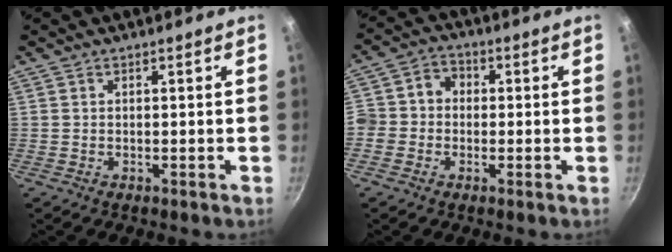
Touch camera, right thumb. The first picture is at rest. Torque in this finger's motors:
{"motor_torque": [0.15, 0.46, 0.25, 0.14, 0.01]}